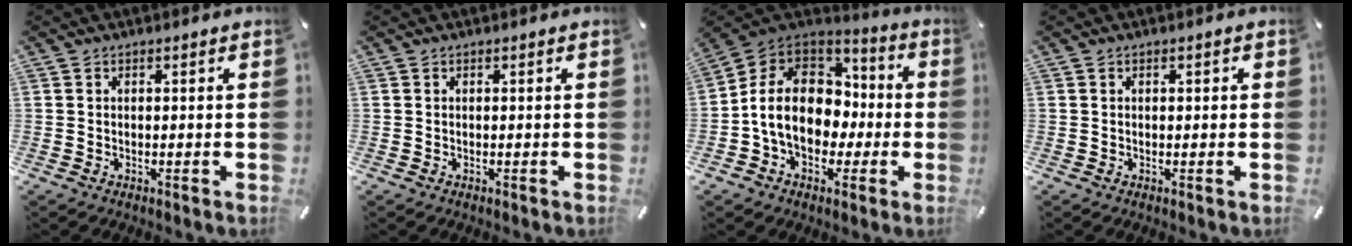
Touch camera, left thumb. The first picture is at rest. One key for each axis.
{"total": 0.0}
{"total": 14.8, "fx": -1.5, "fy": 12.3, "fz": 8.2, "tx": -0.162, "ty": 0.014, "tz": -0.023}
{"total": 0.5, "fx": -0.1, "fy": 0.4, "fz": 0.4, "tx": -0.007, "ty": 0.002, "tz": -0.002}